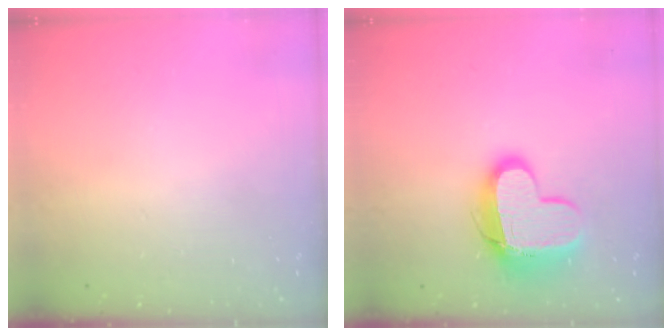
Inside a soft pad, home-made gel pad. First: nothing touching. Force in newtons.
{"total": 12.9, "press": 12.9, "slide": 1.1}